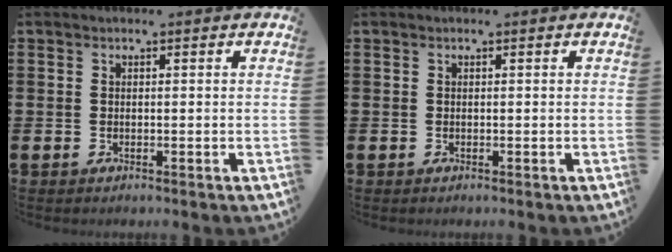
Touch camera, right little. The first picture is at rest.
{"total": 0.0}